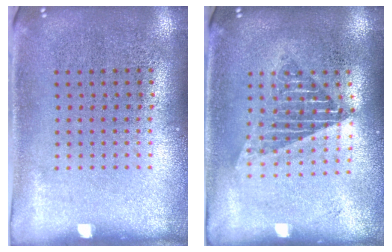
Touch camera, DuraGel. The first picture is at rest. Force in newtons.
{"total": 1.5, "press": 1.4, "slide": 0.7}